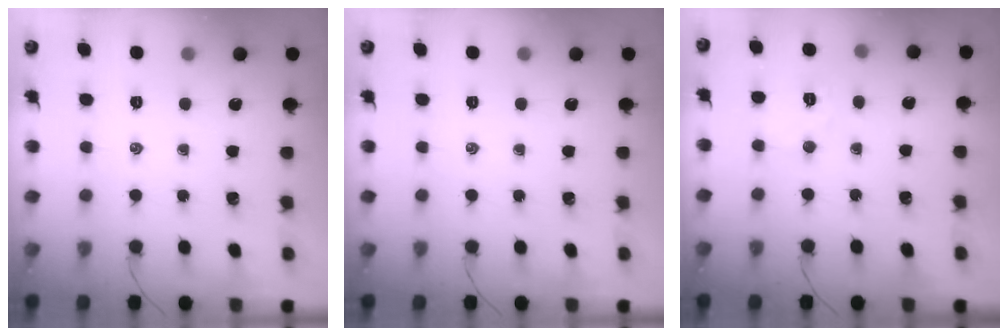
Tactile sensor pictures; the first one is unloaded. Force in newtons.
{"total": 0.0}
{"total": 6.4, "press": 6.3, "slide": 1.2}